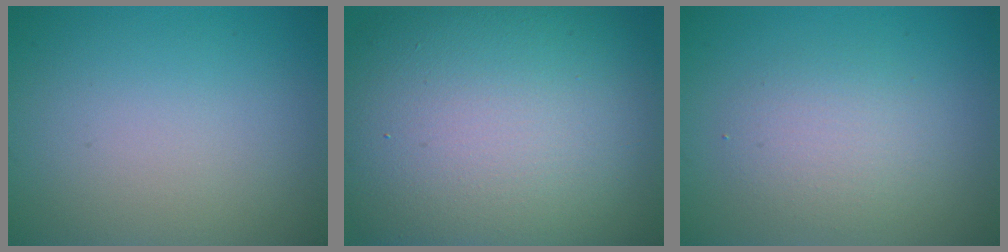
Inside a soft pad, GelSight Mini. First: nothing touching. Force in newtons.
{"total": 18.0, "press": 18.0, "slide": 0.9}
{"total": 2.6, "press": 2.6, "slide": 0.3}